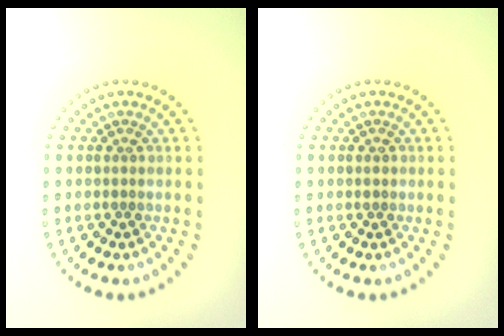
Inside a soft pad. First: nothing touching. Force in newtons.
{"total": 0.8, "press": 0.8, "slide": 0.2}